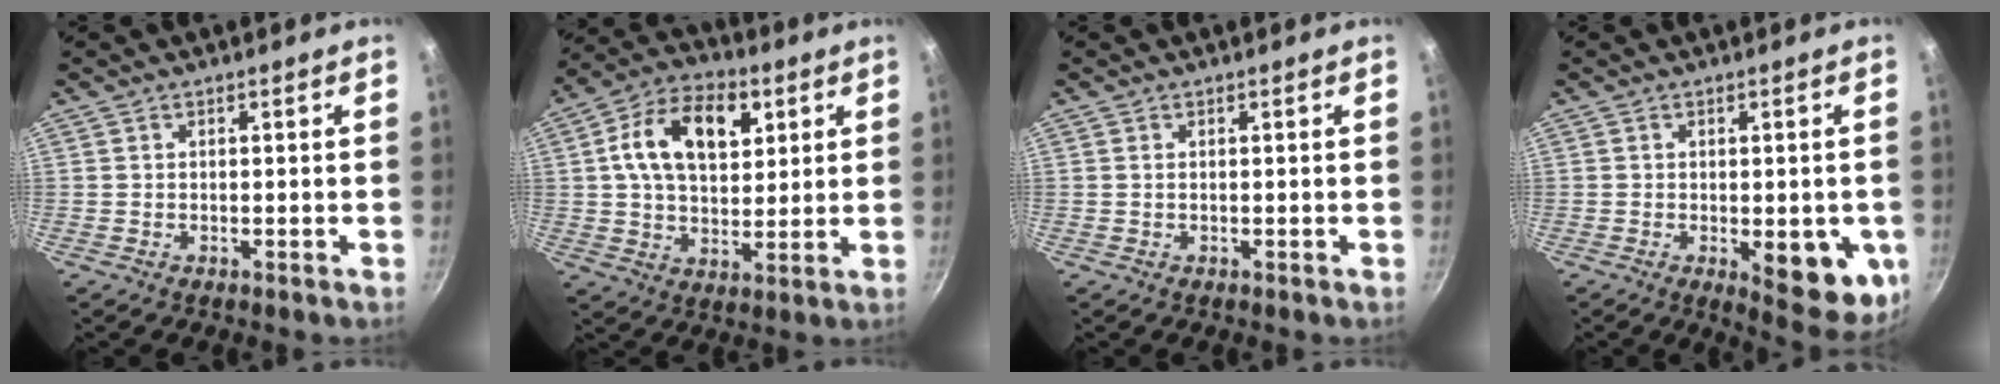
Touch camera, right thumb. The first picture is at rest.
{"total": 15.6, "force": [4.6, 9.8, 11.3], "torque": [-0.169, 0.003, 0.075]}
{"total": 0.0}
{"total": 12.0, "force": [-3.4, 4.9, 10.4], "torque": [-0.113, -0.011, -0.030]}